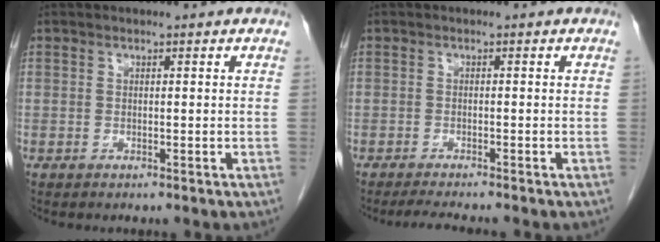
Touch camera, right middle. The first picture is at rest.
{"total": 3.6, "force": [-3.2, -0.1, 1.7], "torque": [-0.028, -0.012, -0.051]}